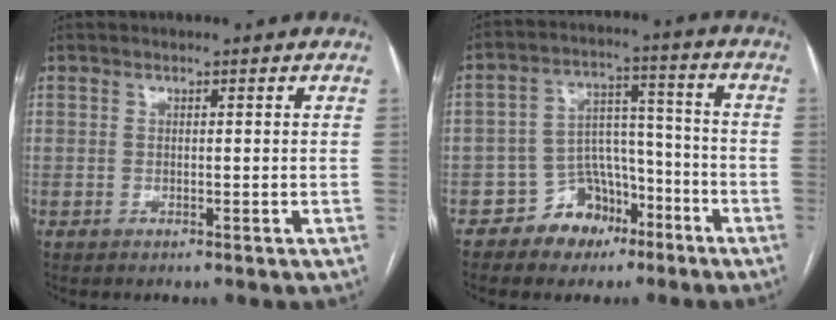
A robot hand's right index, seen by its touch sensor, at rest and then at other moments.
{"total": 8.6, "force": [-5.2, 6.2, 2.9], "torque": [-0.045, 0.031, -0.077]}